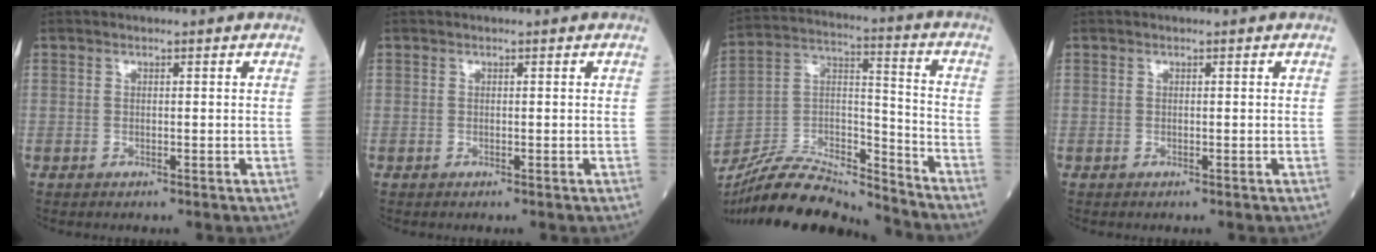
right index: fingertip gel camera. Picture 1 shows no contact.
{"total": 0.0}
{"total": 18.1, "force": [-17.3, 2.4, 4.7], "torque": [-0.087, 0.031, -0.303]}
{"total": 0.0}